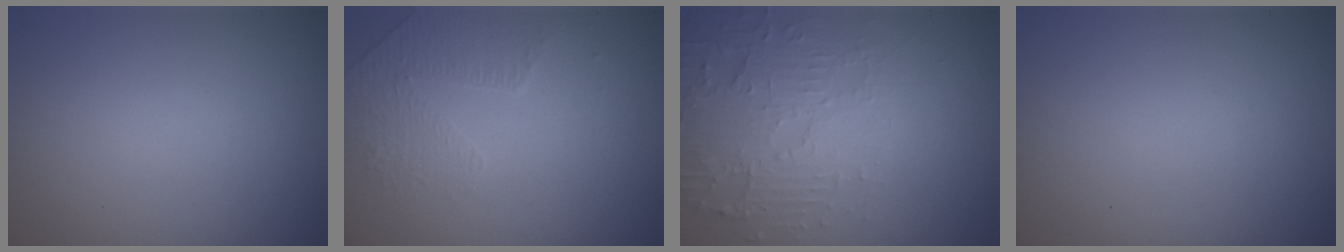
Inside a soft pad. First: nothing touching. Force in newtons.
{"total": 1.6, "press": 1.2, "slide": 1.1}
{"total": 5.5, "press": 3.5, "slide": 4.2}
{"total": 0.0}